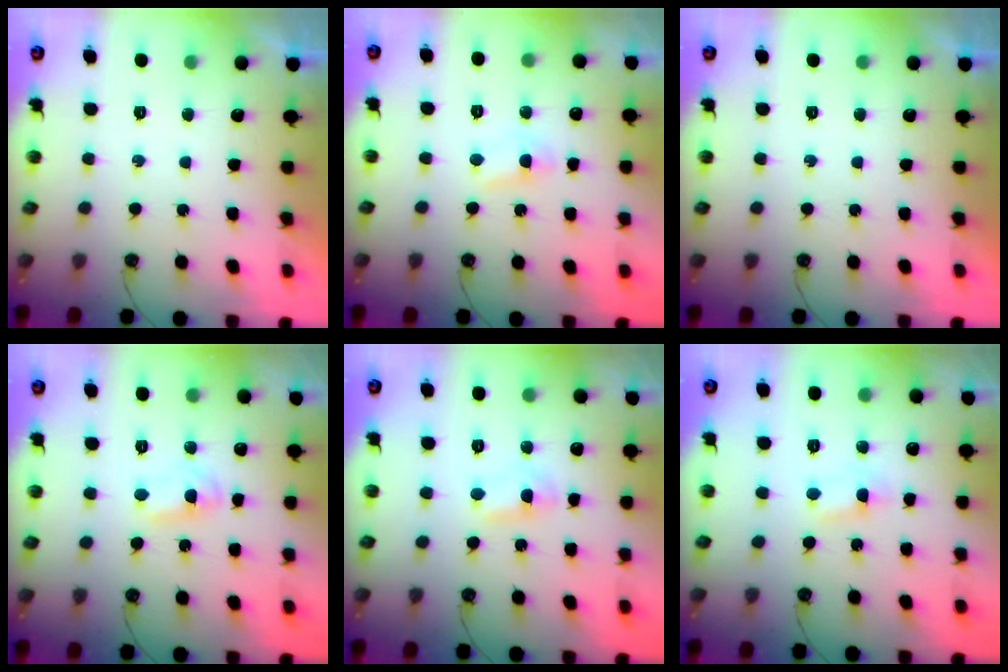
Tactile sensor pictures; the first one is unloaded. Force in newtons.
{"total": 3.8, "press": 3.8, "slide": 0.5}
{"total": 0.0}
{"total": 1.7, "press": 1.7, "slide": 0.2}
{"total": 1.3, "press": 1.1, "slide": 0.7}
{"total": 1.4, "press": 1.4, "slide": 0.3}